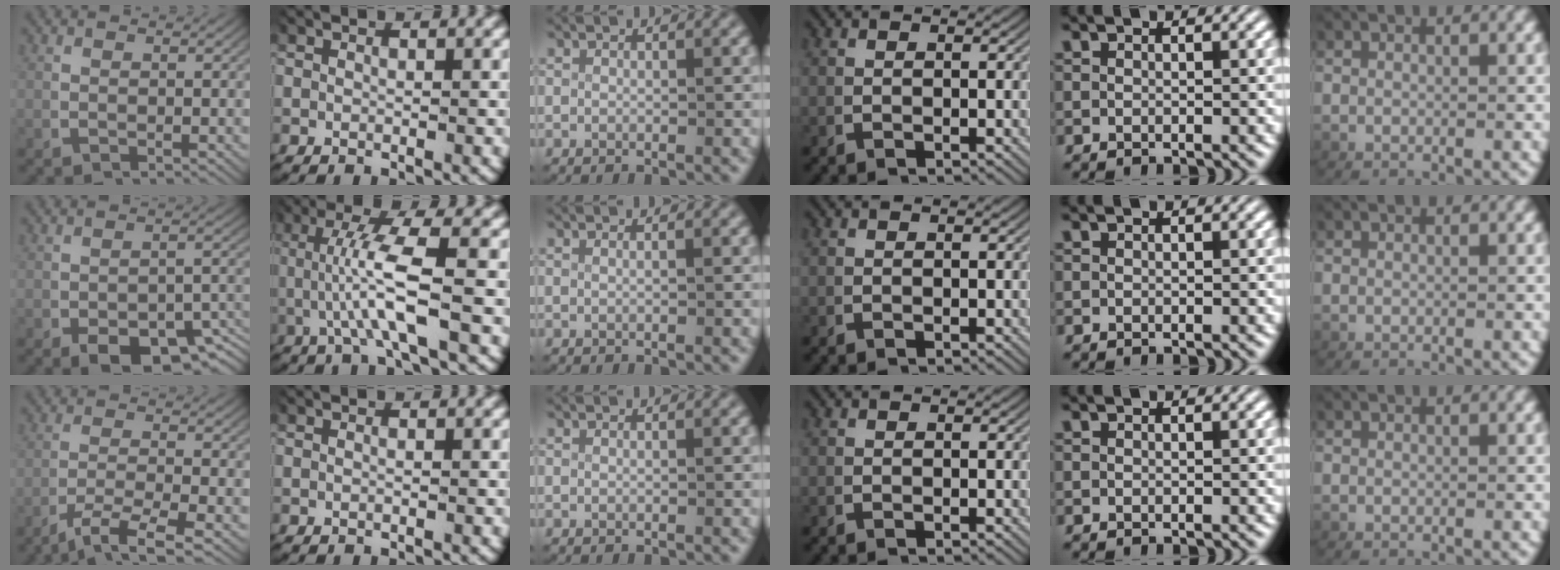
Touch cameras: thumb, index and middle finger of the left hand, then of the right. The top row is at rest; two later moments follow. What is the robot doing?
{"motion": "lift_and_place", "object": "keyboard"}